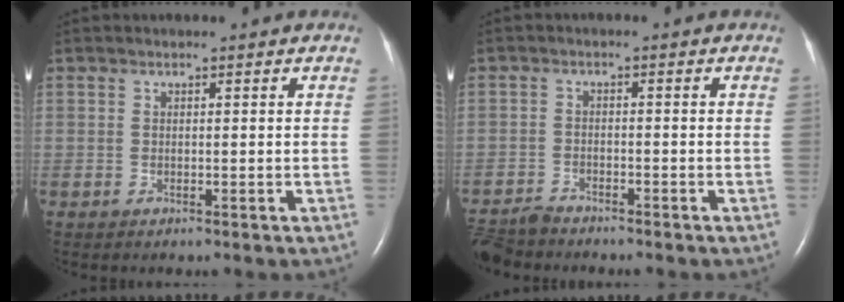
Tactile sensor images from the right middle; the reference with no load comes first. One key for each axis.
{"total": 5.3, "fx": -5.2, "fy": 1.1, "fz": 0.8, "tx": -0.017, "ty": -0.019, "tz": -0.097}